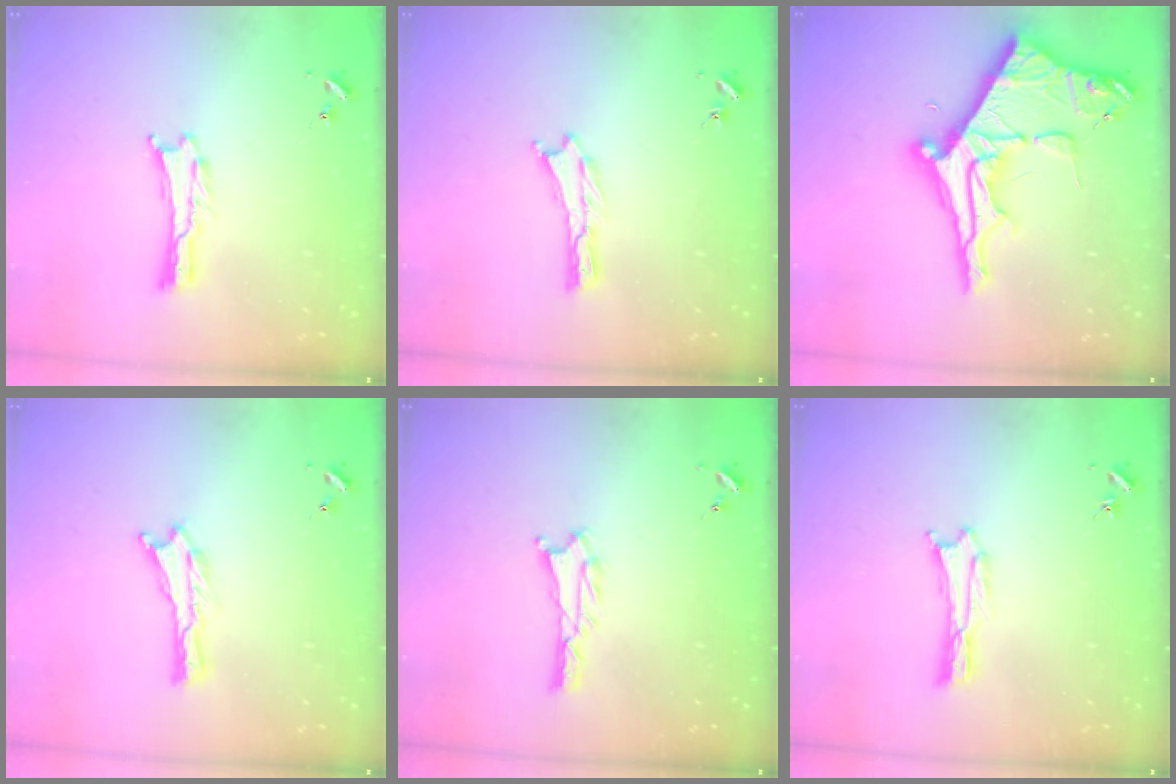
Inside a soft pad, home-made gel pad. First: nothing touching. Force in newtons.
{"total": 0.0}
{"total": 11.6, "press": 11.6, "slide": 1.1}
{"total": 0.0}
{"total": 0.7, "press": 0.7, "slide": 0.1}
{"total": 0.0}